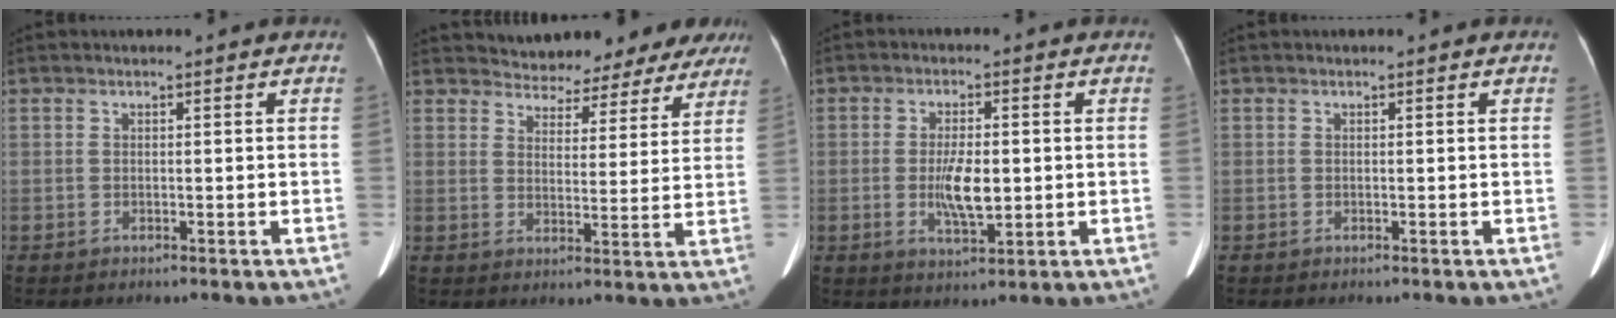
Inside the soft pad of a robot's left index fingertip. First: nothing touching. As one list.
[{"total": 16.6, "force": [15.5, 5.1, 2.9], "torque": [-0.019, -0.020, 0.174]}, {"total": 5.5, "force": [-1.1, 1.7, 5.1], "torque": [-0.099, -0.027, -0.017]}, {"total": 0.0}]